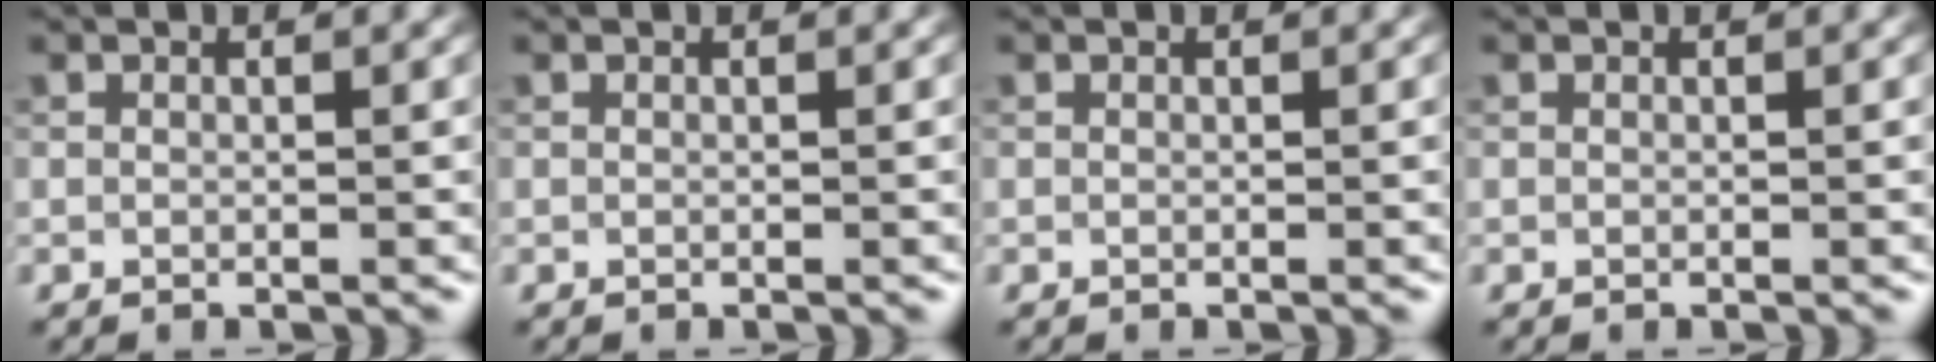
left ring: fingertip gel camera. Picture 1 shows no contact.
{"total": 0.0}
{"total": 0.0}
{"total": 0.0}